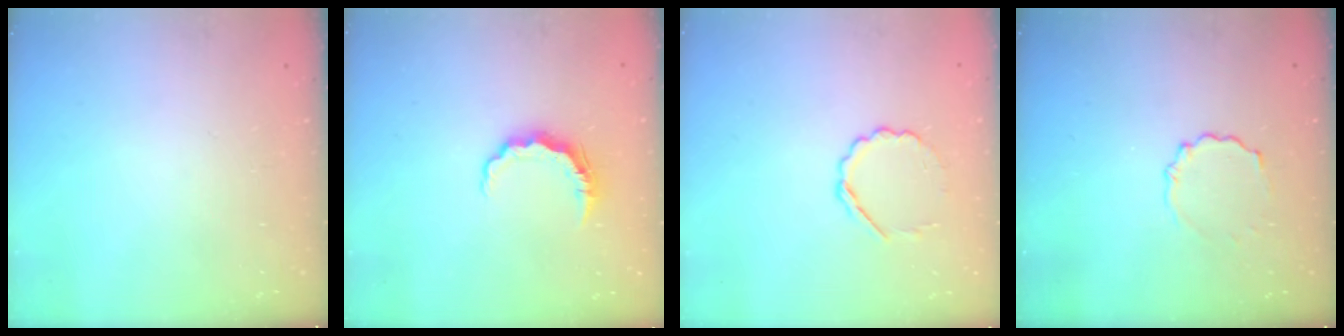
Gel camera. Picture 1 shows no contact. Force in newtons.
{"total": 7.1, "press": 7.1, "slide": 0.5}
{"total": 4.4, "press": 4.2, "slide": 1.5}
{"total": 3.5, "press": 3.3, "slide": 1.2}